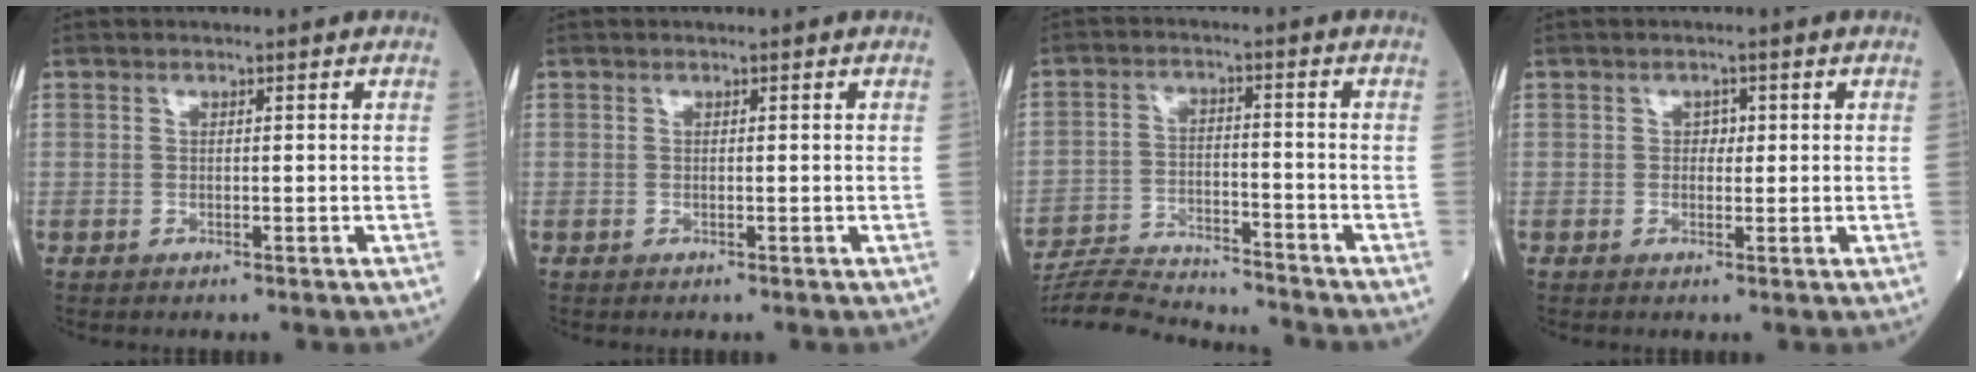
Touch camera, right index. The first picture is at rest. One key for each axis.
{"total": 0.0}
{"total": 12.1, "fx": -11.9, "fy": 0.0, "fz": 2.0, "tx": -0.039, "ty": 0.000, "tz": -0.202}
{"total": 1.3, "fx": 0.2, "fy": 1.0, "fz": 0.8, "tx": -0.005, "ty": 0.003, "tz": 0.000}